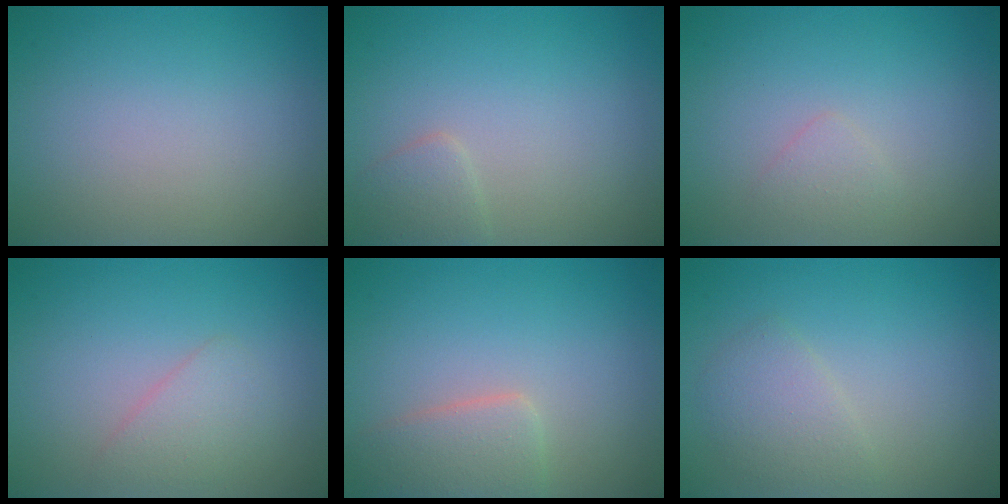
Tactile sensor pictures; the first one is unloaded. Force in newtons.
{"total": 1.5, "press": 1.5, "slide": 0.0}
{"total": 1.1, "press": 1.1, "slide": 0.1}
{"total": 1.9, "press": 1.8, "slide": 0.1}
{"total": 2.9, "press": 2.9, "slide": 0.3}
{"total": 2.2, "press": 2.2, "slide": 0.0}